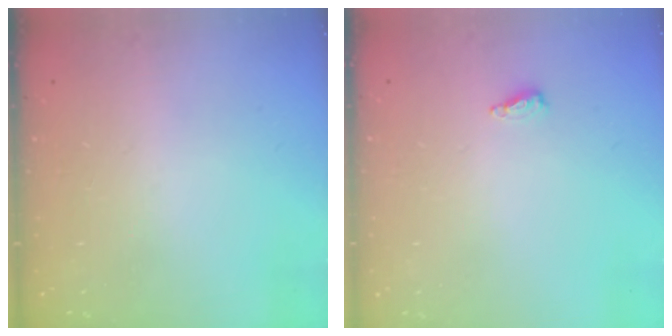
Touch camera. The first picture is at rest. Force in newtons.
{"total": 4.6, "press": 4.4, "slide": 1.1}